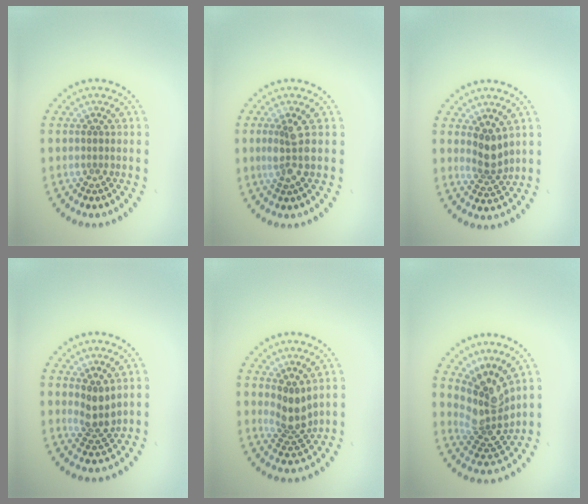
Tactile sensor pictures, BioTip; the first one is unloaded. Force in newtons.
{"total": 2.3, "press": 2.0, "slide": 1.0}
{"total": 2.5, "press": 1.9, "slide": 1.5}
{"total": 2.4, "press": 1.9, "slide": 1.5}
{"total": 2.8, "press": 2.2, "slide": 1.8}
{"total": 4.2, "press": 3.1, "slide": 2.8}